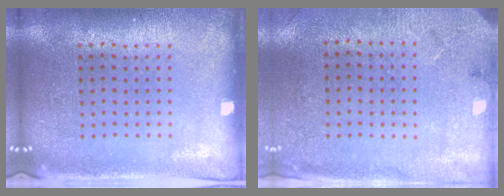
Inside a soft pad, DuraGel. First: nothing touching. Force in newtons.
{"total": 2.7, "press": 2.2, "slide": 1.6}